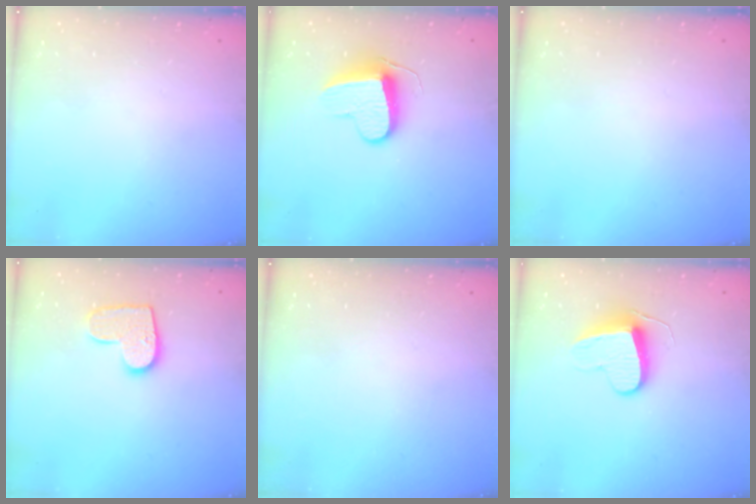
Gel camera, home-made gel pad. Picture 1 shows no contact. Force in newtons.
{"total": 9.3, "press": 9.3, "slide": 0.5}
{"total": 0.0}
{"total": 10.3, "press": 10.3, "slide": 0.4}
{"total": 0.0}
{"total": 9.2, "press": 9.2, "slide": 0.5}